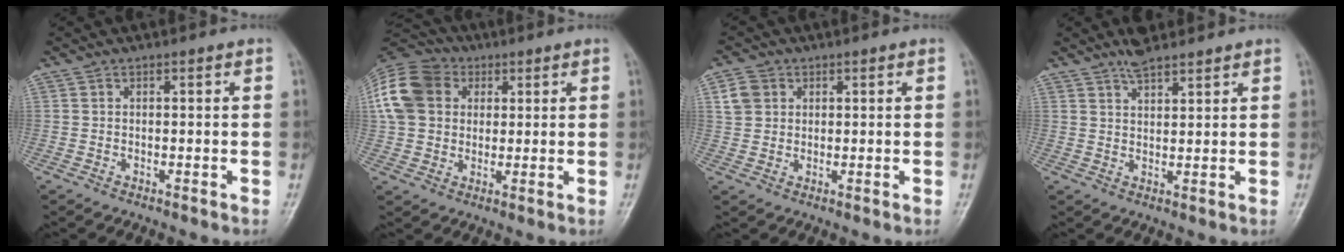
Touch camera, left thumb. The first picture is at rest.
{"total": 18.1, "force": [5.0, 14.4, 9.9], "torque": [-0.217, 0.037, 0.089]}
{"total": 4.4, "force": [1.5, 3.7, 1.8], "torque": [-0.019, 0.000, 0.030]}
{"total": 4.2, "force": [3.6, 1.3, 1.9], "torque": [-0.028, -0.016, 0.064]}